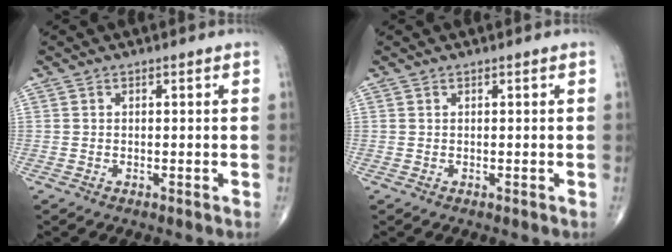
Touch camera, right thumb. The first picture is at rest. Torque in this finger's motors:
{"motor_torque": [-0.09, -0.06, 0.10, -0.02, 0.01]}